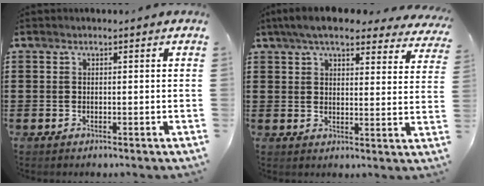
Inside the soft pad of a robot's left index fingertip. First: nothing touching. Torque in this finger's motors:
{"motor_torque": [2.14, 0.00, 1.05, 0.17]}